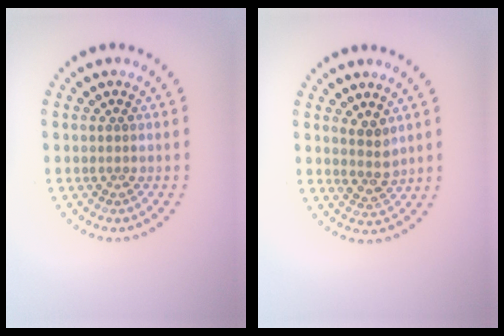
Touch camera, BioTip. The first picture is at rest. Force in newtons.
{"total": 2.1, "press": 1.7, "slide": 1.1}